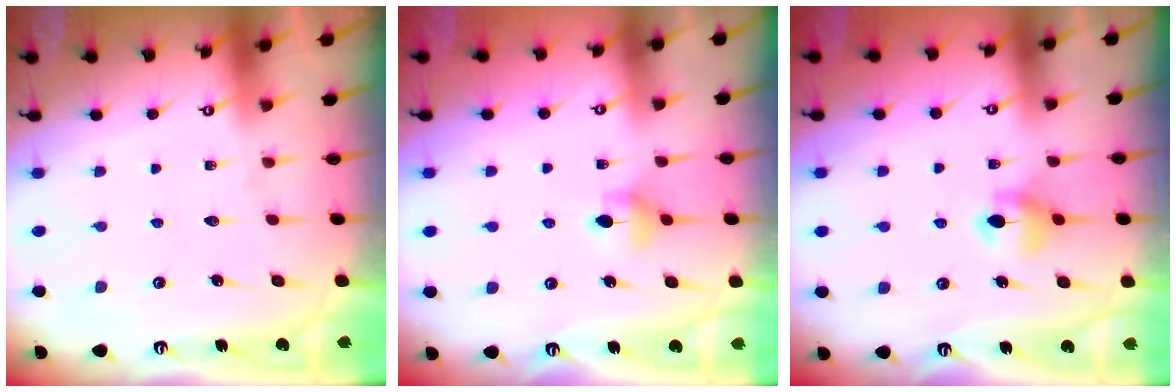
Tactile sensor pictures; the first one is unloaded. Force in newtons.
{"total": 5.3, "press": 5.2, "slide": 0.8}
{"total": 6.0, "press": 6.0, "slide": 0.9}